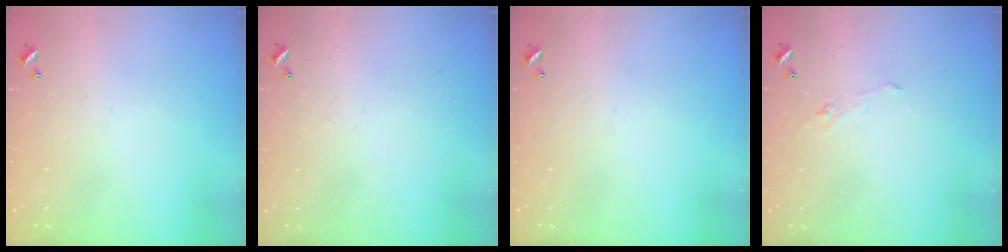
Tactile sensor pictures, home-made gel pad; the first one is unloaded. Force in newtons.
{"total": 4.0, "press": 3.9, "slide": 0.3}
{"total": 0.0}
{"total": 2.2, "press": 2.1, "slide": 0.8}